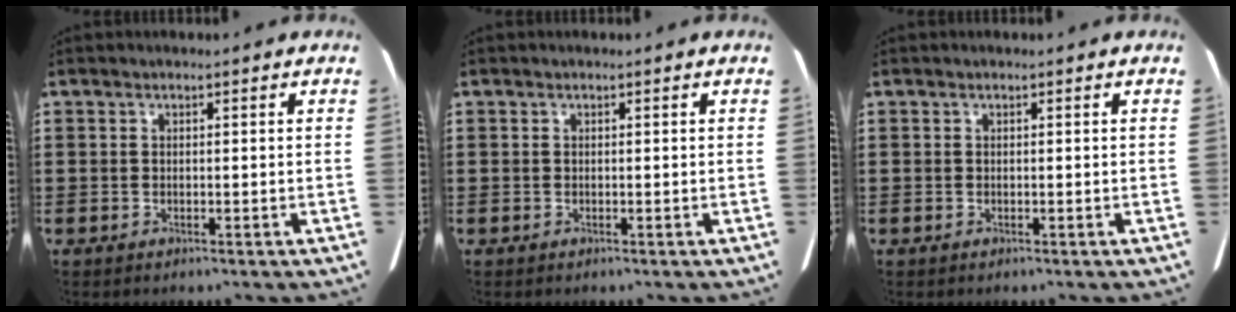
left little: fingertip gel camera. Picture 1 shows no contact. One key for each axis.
{"total": 0.0}
{"total": 0.0}